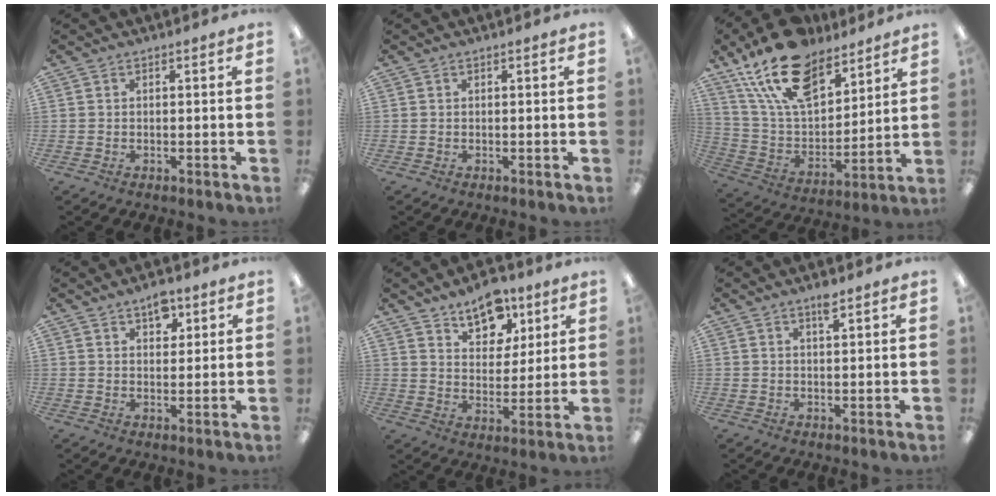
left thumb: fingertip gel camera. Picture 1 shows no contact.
{"total": 0.0}
{"total": 19.8, "force": [13.5, 10.3, 10.3], "torque": [-0.200, -0.065, 0.247]}
{"total": 5.1, "force": [3.4, 2.9, 2.5], "torque": [-0.015, -0.017, 0.054]}
{"total": 10.8, "force": [7.8, 6.2, 4.2], "torque": [-0.045, -0.048, 0.140]}
{"total": 2.8, "force": [2.1, 0.5, 1.8], "torque": [-0.024, -0.006, 0.034]}